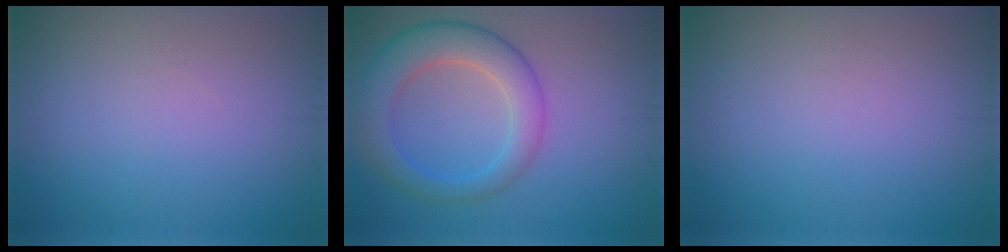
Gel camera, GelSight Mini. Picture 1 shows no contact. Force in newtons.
{"total": 5.8, "press": 5.8, "slide": 0.2}
{"total": 0.0}